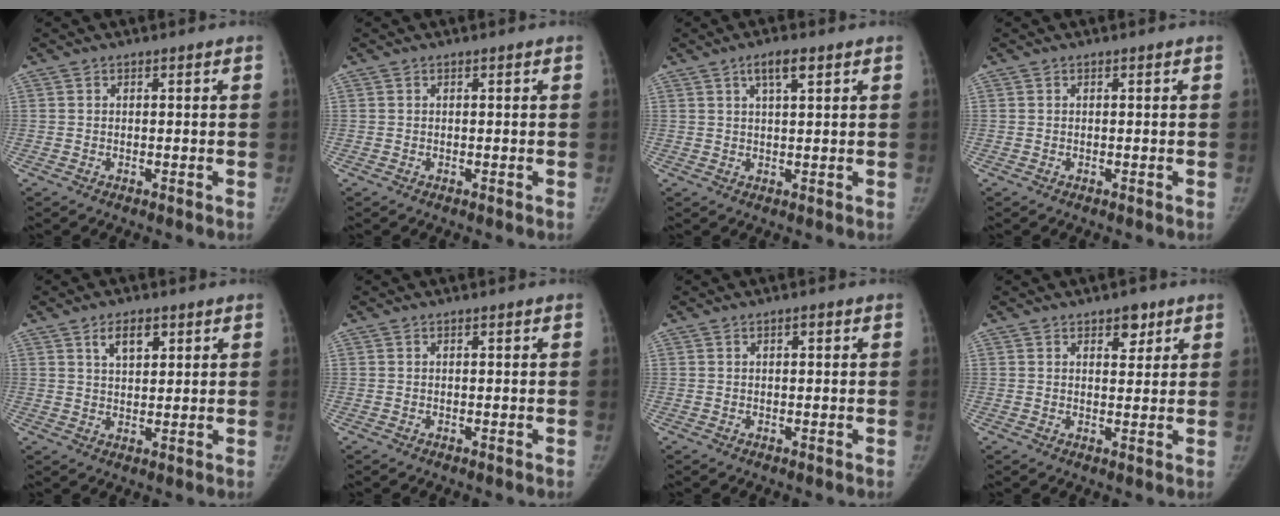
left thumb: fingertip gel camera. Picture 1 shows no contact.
{"total": 0.0}
{"total": 4.0, "force": [2.2, 1.1, 3.2], "torque": [-0.053, -0.002, 0.039]}
{"total": 0.0}
{"total": 4.9, "force": [2.6, 2.6, 3.2], "torque": [-0.039, -0.014, 0.044]}
{"total": 0.0}
{"total": 1.0, "force": [0.4, 0.4, 0.9], "torque": [-0.011, 0.002, 0.004]}
{"total": 3.9, "force": [2.3, 2.2, 2.2], "torque": [-0.006, -0.012, 0.031]}